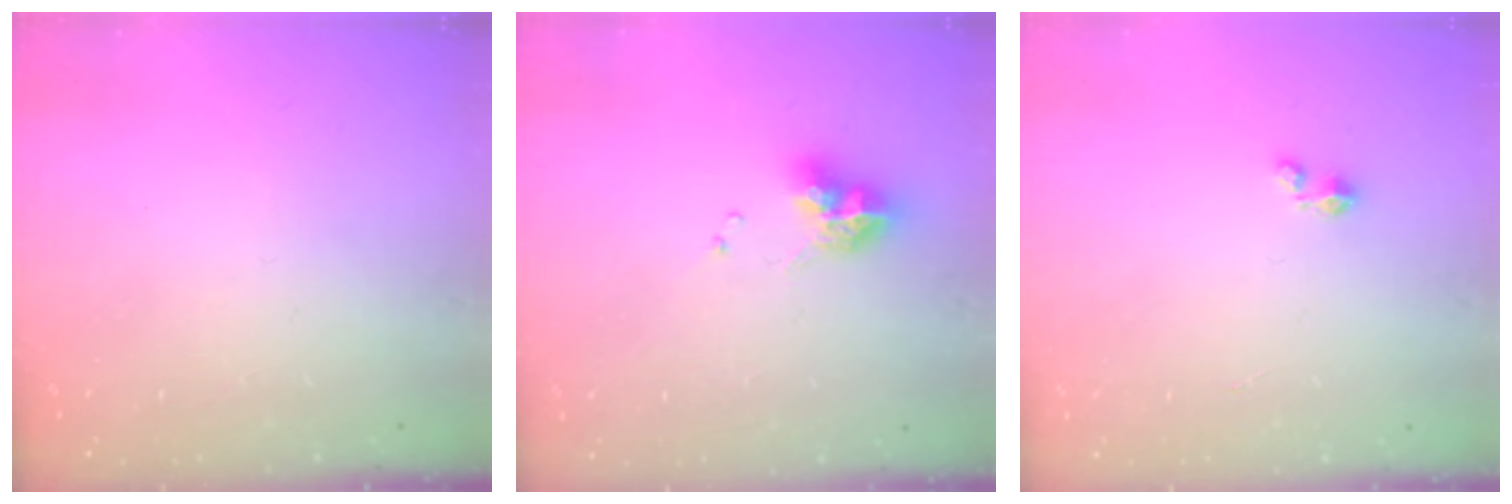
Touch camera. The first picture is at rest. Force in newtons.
{"total": 9.8, "press": 9.7, "slide": 1.2}
{"total": 1.3, "press": 1.3, "slide": 0.3}